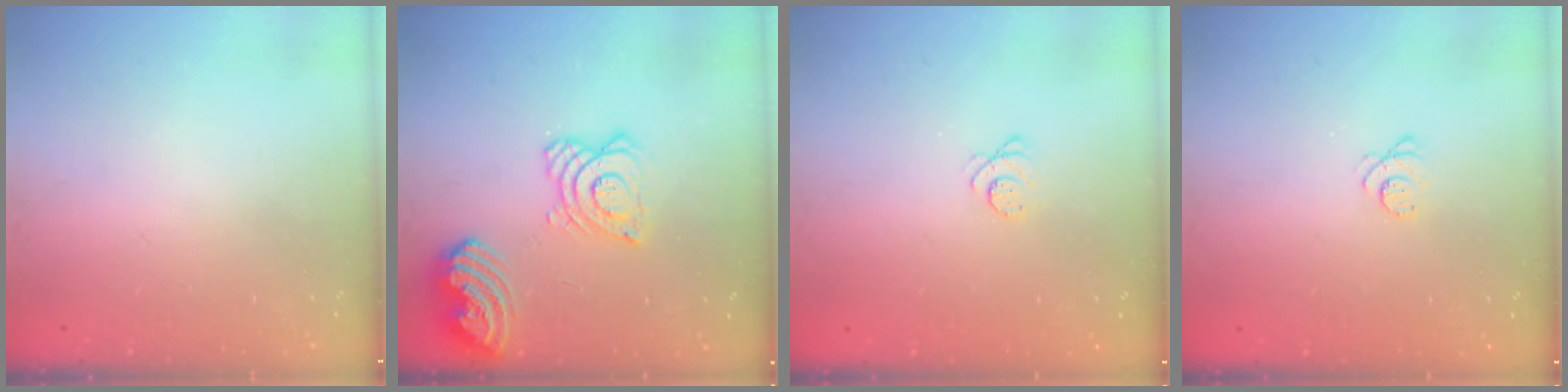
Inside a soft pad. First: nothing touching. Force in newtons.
{"total": 14.6, "press": 14.6, "slide": 1.5}
{"total": 2.8, "press": 2.7, "slide": 0.3}
{"total": 2.8, "press": 2.7, "slide": 0.3}